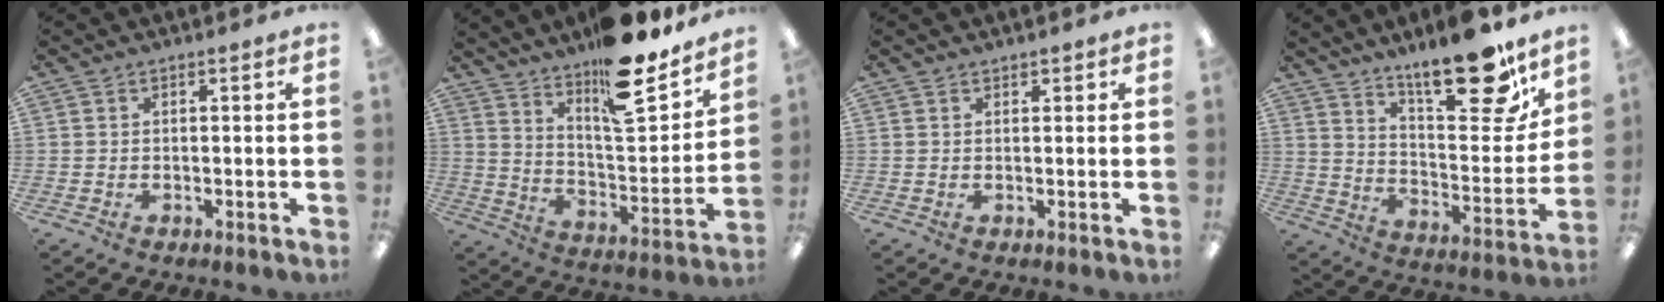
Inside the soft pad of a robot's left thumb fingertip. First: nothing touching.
{"total": 19.8, "force": [15.4, 7.1, 10.3], "torque": [-0.122, -0.128, 0.255]}
{"total": 1.0, "force": [0.8, 0.7, 0.1], "torque": [-0.001, 0.001, 0.014]}
{"total": 20.8, "force": [15.9, 6.2, 11.8], "torque": [-0.164, -0.120, 0.262]}